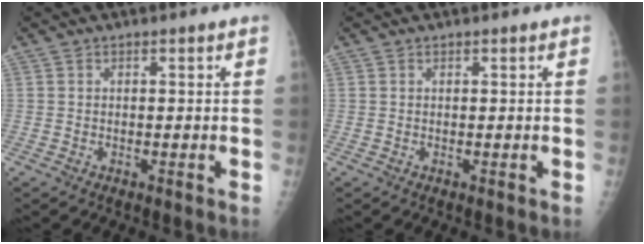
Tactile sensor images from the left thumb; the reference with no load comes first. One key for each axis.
{"total": 0.0}